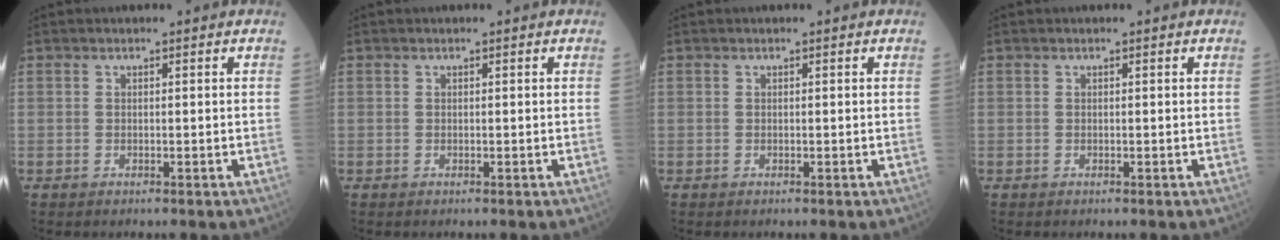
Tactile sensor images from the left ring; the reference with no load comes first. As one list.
[{"total": 0.0}, {"total": 0.0}, {"total": 0.0}]